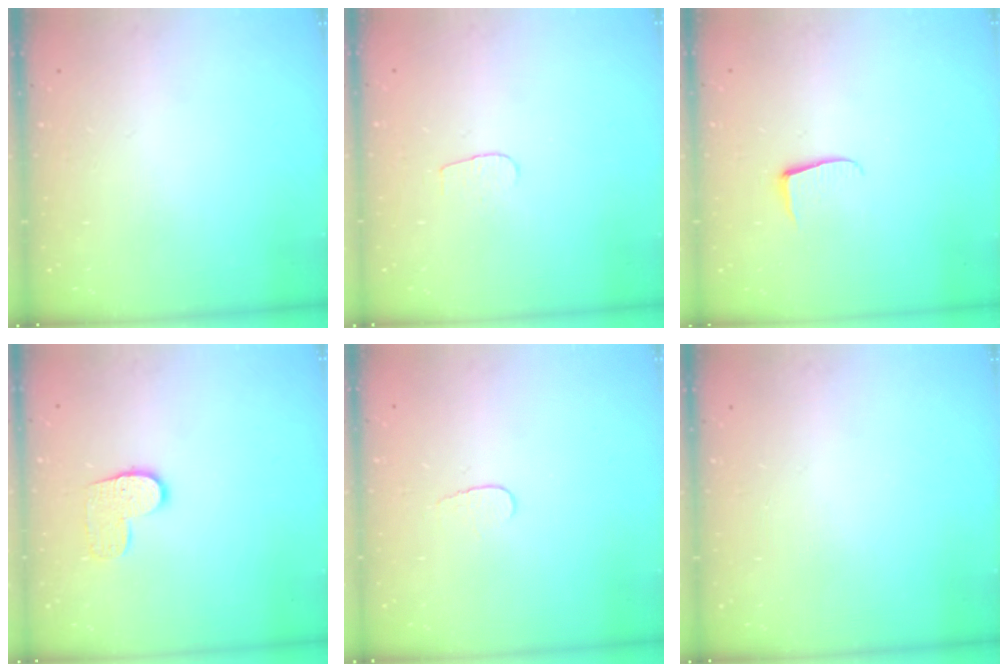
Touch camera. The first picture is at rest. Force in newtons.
{"total": 3.7, "press": 3.6, "slide": 0.4}
{"total": 5.4, "press": 5.3, "slide": 0.5}
{"total": 8.0, "press": 8.0, "slide": 0.4}
{"total": 3.6, "press": 3.5, "slide": 0.4}
{"total": 0.0}